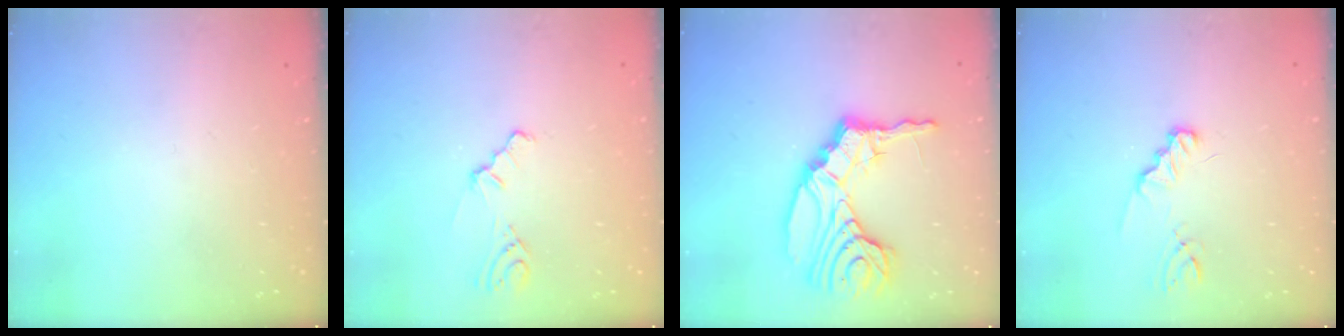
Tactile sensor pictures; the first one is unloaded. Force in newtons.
{"total": 2.8, "press": 2.8, "slide": 0.7}
{"total": 16.2, "press": 16.1, "slide": 2.1}
{"total": 1.8, "press": 1.8, "slide": 0.3}